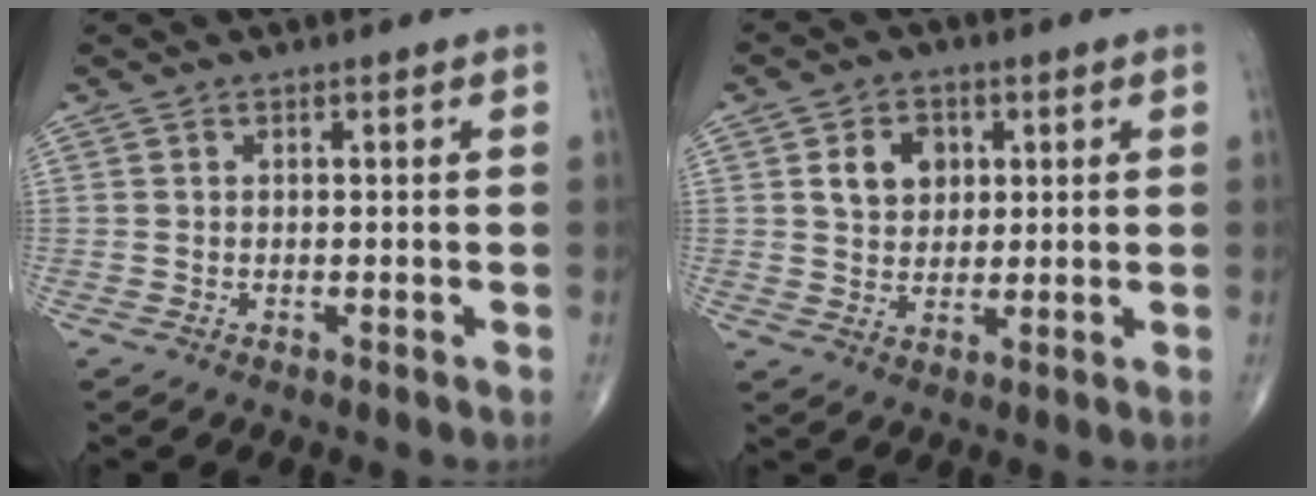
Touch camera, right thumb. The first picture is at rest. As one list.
[{"total": 6.7, "force": [2.0, 5.2, 3.6], "torque": [-0.033, -0.007, 0.033]}]